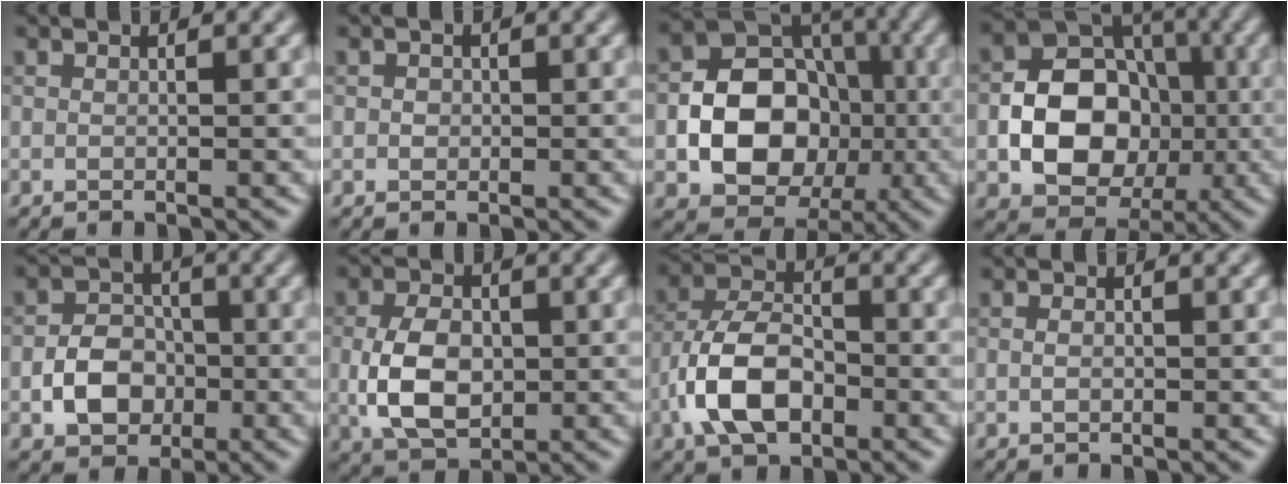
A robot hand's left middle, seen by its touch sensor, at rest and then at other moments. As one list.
[{"total": 0.7, "force": [0.0, 0.7, 0.3], "torque": [-0.001, -0.003, -0.001]}, {"total": 9.7, "force": [-1.7, 7.5, 5.9], "torque": [-0.079, 0.000, -0.036]}, {"total": 9.2, "force": [-1.5, 7.1, 5.7], "torque": [-0.086, 0.000, -0.030]}, {"total": 4.2, "force": [-1.2, 3.2, 2.3], "torque": [-0.033, 0.003, -0.021]}, {"total": 5.8, "force": [-0.4, 3.9, 4.3], "torque": [-0.091, -0.003, -0.007]}, {"total": 6.8, "force": [-2.5, 3.9, 4.9], "torque": [-0.096, 0.006, -0.054]}, {"total": 0.9, "force": [0.0, 0.6, 0.6], "torque": [-0.012, 0.001, 0.000]}]